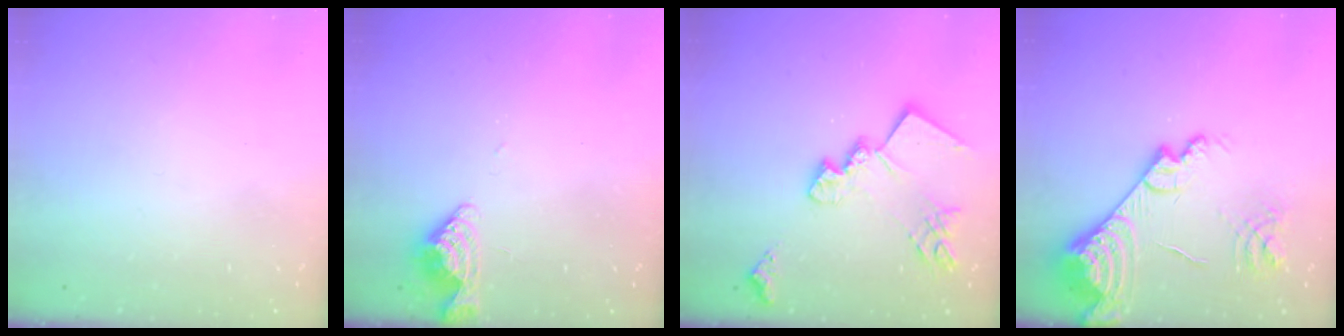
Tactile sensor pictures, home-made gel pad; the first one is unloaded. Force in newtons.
{"total": 5.8, "press": 5.8, "slide": 0.7}
{"total": 18.0, "press": 18.0, "slide": 1.2}
{"total": 18.8, "press": 18.6, "slide": 2.1}